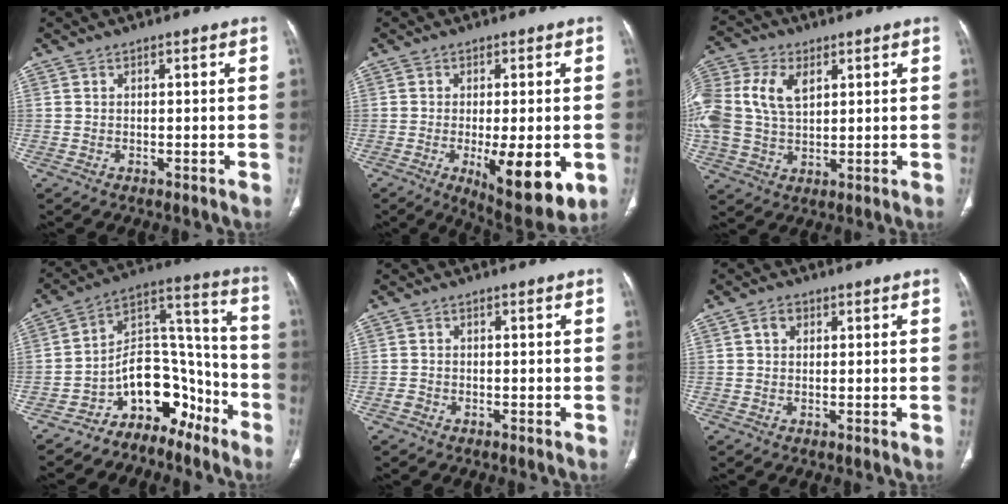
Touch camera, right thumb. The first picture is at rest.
{"total": 13.0, "force": [-3.5, 4.3, 11.7], "torque": [-0.160, -0.024, -0.039]}
{"total": 17.6, "force": [4.8, 11.9, 12.1], "torque": [-0.297, 0.020, 0.091]}
{"total": 13.2, "force": [-8.7, 8.2, 5.7], "torque": [-0.038, 0.130, -0.149]}
{"total": 1.0, "force": [-0.6, 0.8, 0.2], "torque": [-0.005, 0.002, -0.014]}
{"total": 2.3, "force": [0.9, 1.7, 1.2], "torque": [-0.017, 0.006, 0.016]}